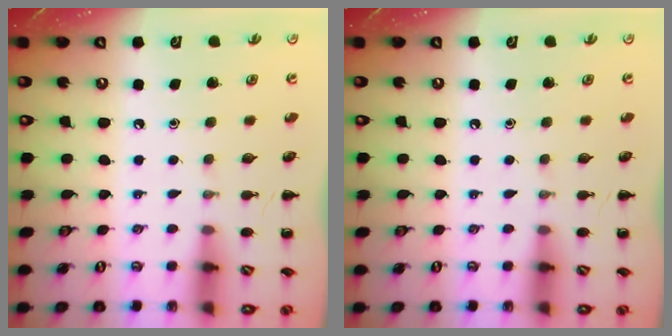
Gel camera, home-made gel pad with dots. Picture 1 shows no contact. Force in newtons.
{"total": 0.0}